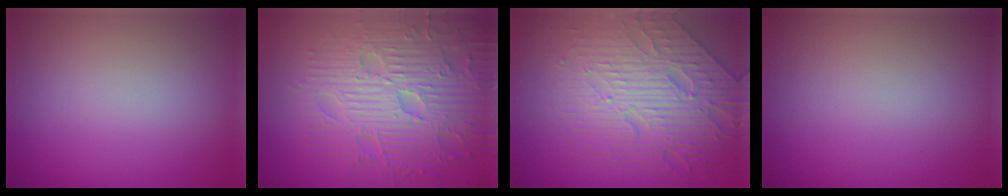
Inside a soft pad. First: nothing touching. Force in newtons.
{"total": 9.0, "press": 6.5, "slide": 6.2}
{"total": 8.4, "press": 5.7, "slide": 6.2}
{"total": 0.0}